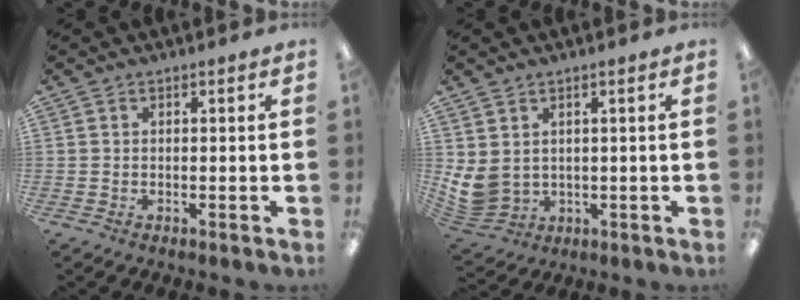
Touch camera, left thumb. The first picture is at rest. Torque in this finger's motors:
{"motor_torque": [0.77, 0.75, 0.70, -0.51, 0.03]}